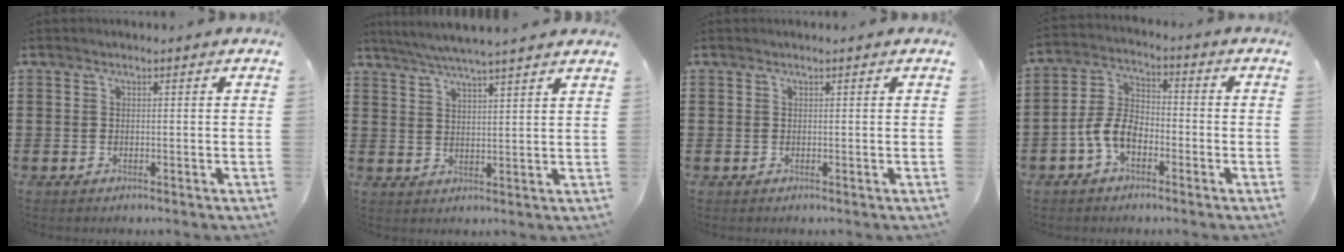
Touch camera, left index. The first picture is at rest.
{"total": 4.6, "force": [4.2, -0.6, 1.7], "torque": [-0.046, -0.018, 0.075]}
{"total": 0.0}
{"total": 6.2, "force": [-3.2, 3.5, 3.9], "torque": [-0.104, 0.006, -0.069]}